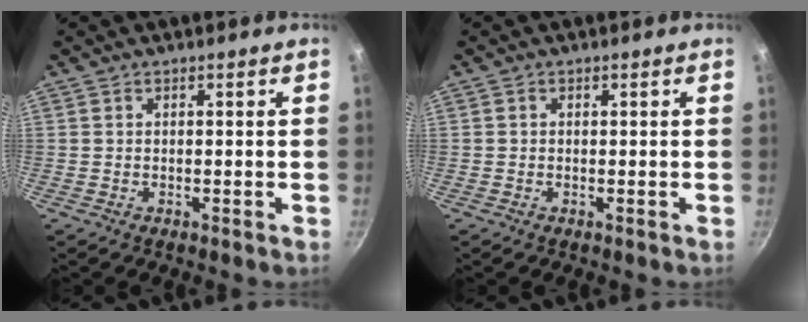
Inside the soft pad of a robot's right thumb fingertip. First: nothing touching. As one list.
[{"total": 0.0}]